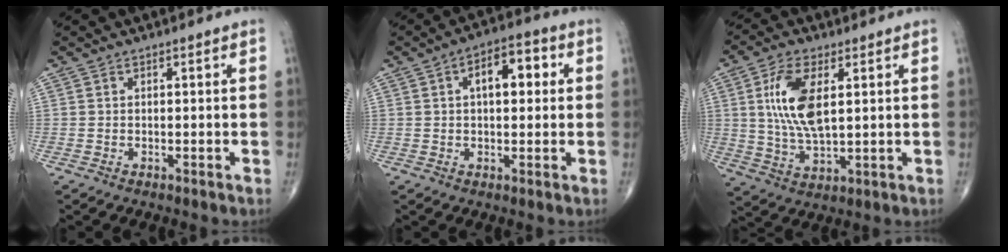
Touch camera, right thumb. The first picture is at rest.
{"total": 8.3, "force": [1.9, 4.3, 6.9], "torque": [-0.084, 0.018, 0.021]}
{"total": 12.6, "force": [3.5, 5.9, 10.5], "torque": [-0.208, -0.015, 0.072]}